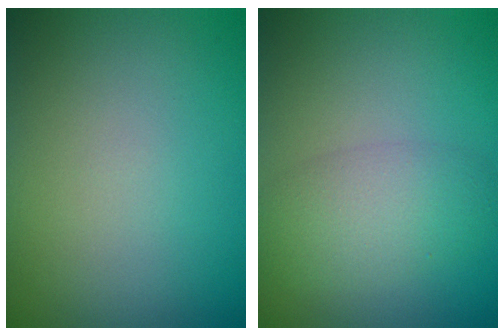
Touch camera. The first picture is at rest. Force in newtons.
{"total": 4.0, "press": 4.0, "slide": 0.1}